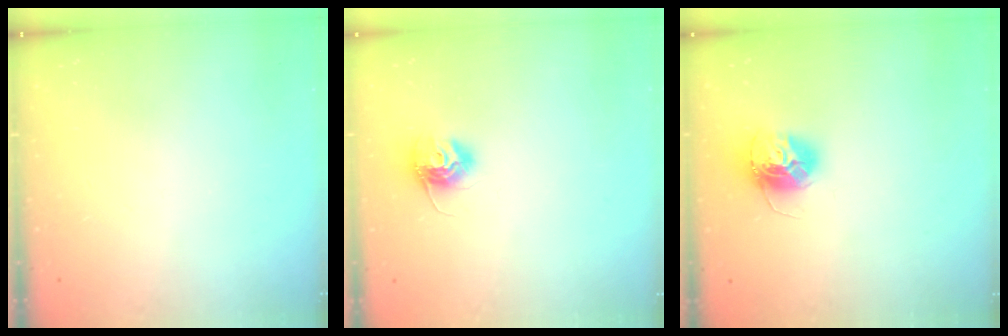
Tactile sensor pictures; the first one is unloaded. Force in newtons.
{"total": 10.8, "press": 10.7, "slide": 0.6}
{"total": 13.4, "press": 13.4, "slide": 1.2}